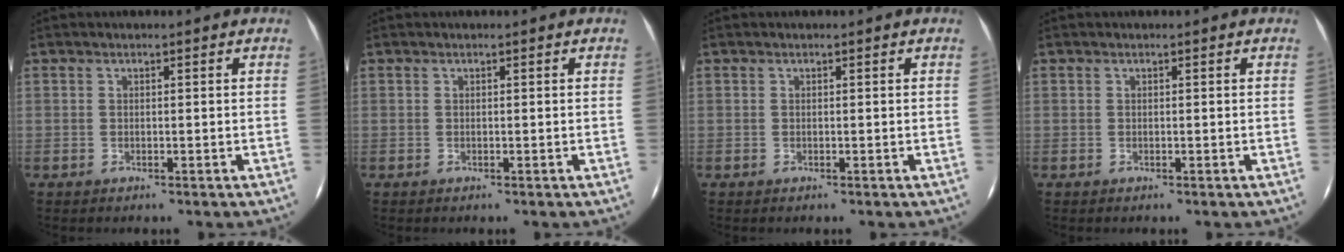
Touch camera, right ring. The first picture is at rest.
{"total": 0.0}
{"total": 0.0}
{"total": 0.0}